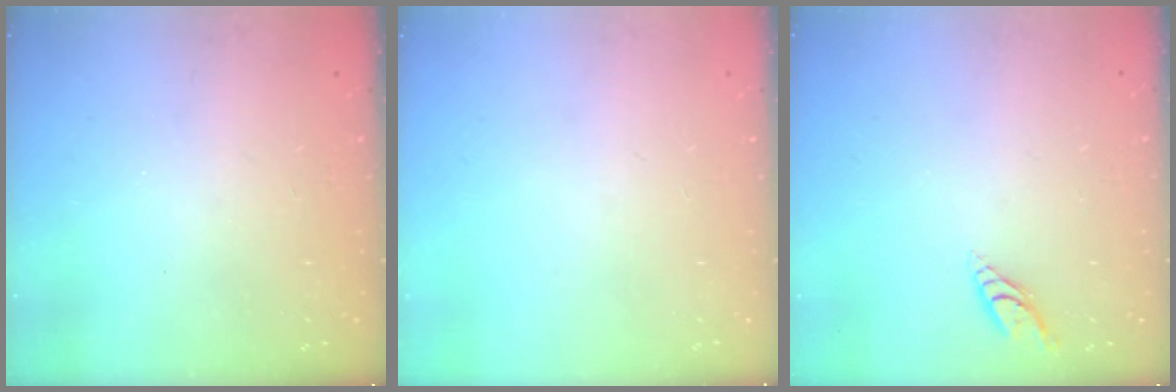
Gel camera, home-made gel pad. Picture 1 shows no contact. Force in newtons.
{"total": 0.0}
{"total": 5.5, "press": 5.5, "slide": 0.3}